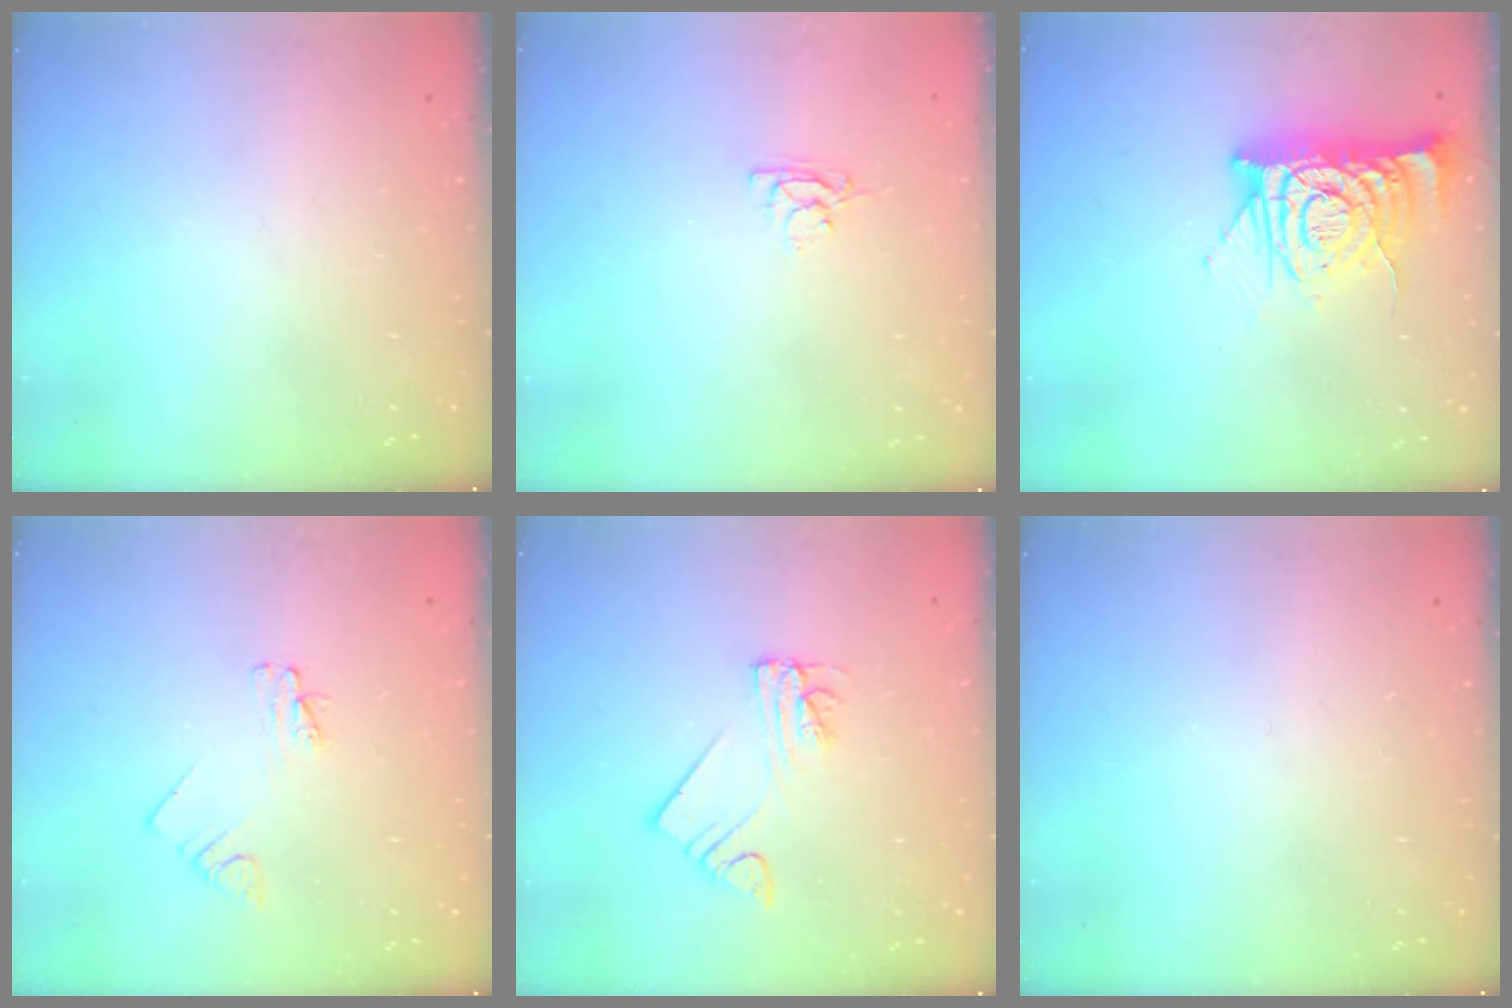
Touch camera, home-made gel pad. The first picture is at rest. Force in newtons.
{"total": 2.9, "press": 2.9, "slide": 0.3}
{"total": 11.3, "press": 11.3, "slide": 1.3}
{"total": 2.9, "press": 2.9, "slide": 0.3}
{"total": 3.3, "press": 3.3, "slide": 0.3}
{"total": 0.0}